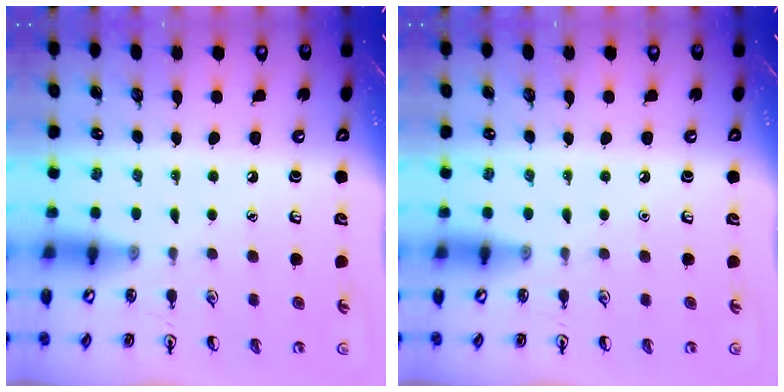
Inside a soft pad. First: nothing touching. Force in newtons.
{"total": 0.0}